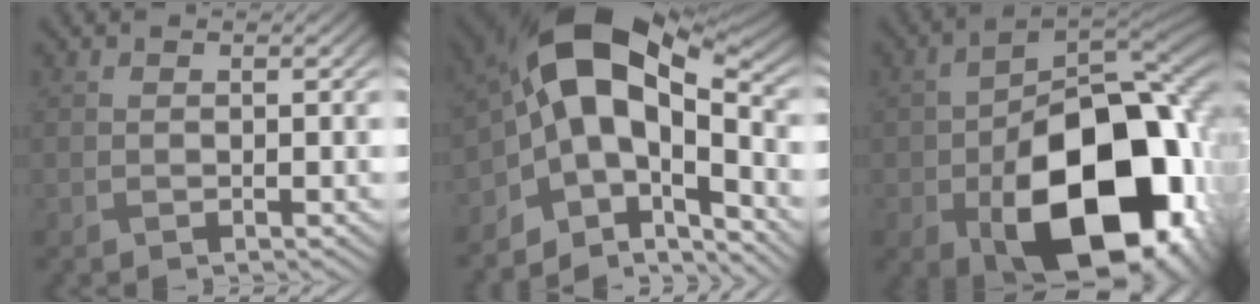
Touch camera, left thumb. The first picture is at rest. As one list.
[{"total": 14.1, "force": [-2.3, 7.6, 11.6], "torque": [-0.179, 0.015, -0.053]}, {"total": 19.9, "force": [-6.4, 11.8, 14.7], "torque": [-0.222, -0.055, -0.084]}]